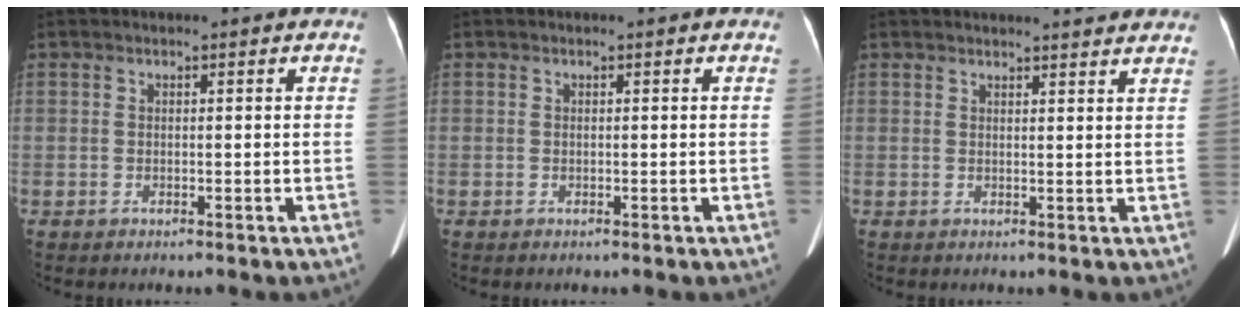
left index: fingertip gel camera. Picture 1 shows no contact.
{"total": 0.0}
{"total": 6.3, "force": [6.0, 0.5, 1.9], "torque": [-0.023, 0.008, 0.057]}